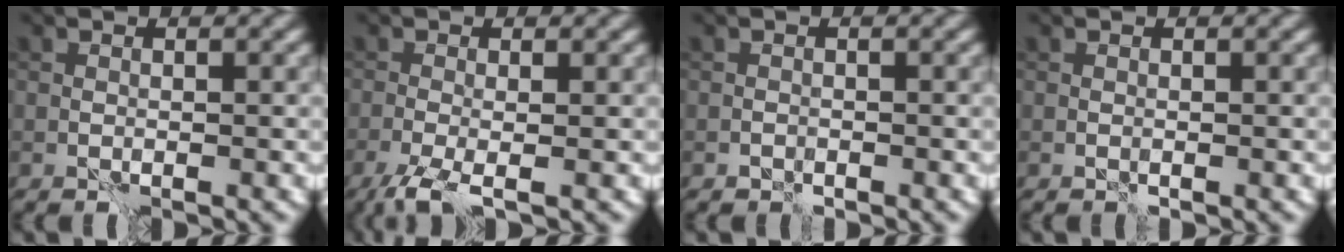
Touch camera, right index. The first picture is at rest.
{"total": 3.1, "force": [-1.7, 0.5, 2.5], "torque": [-0.056, -0.004, -0.040]}
{"total": 0.6, "force": [-0.5, 0.3, 0.0], "torque": [0.002, -0.001, -0.009]}
{"total": 0.0}